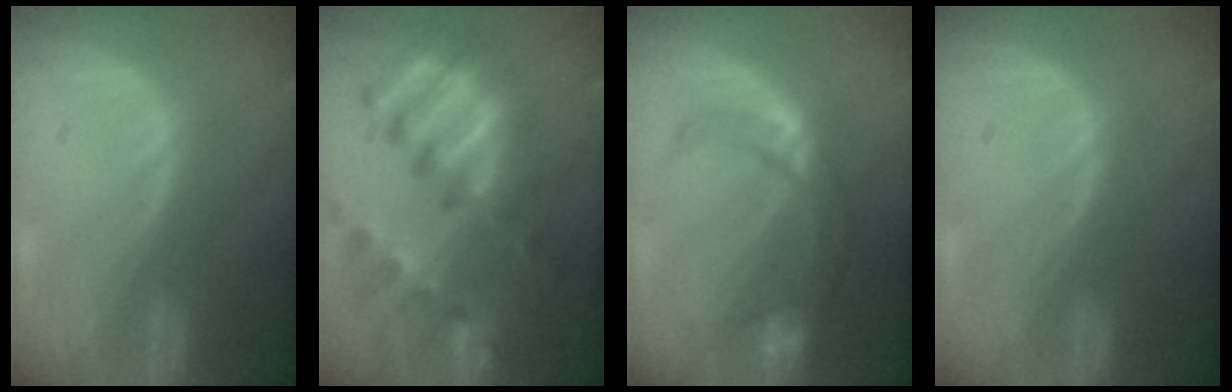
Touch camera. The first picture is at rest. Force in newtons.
{"total": 11.3, "press": 9.8, "slide": 5.8}
{"total": 8.5, "press": 7.7, "slide": 3.4}
{"total": 0.0}